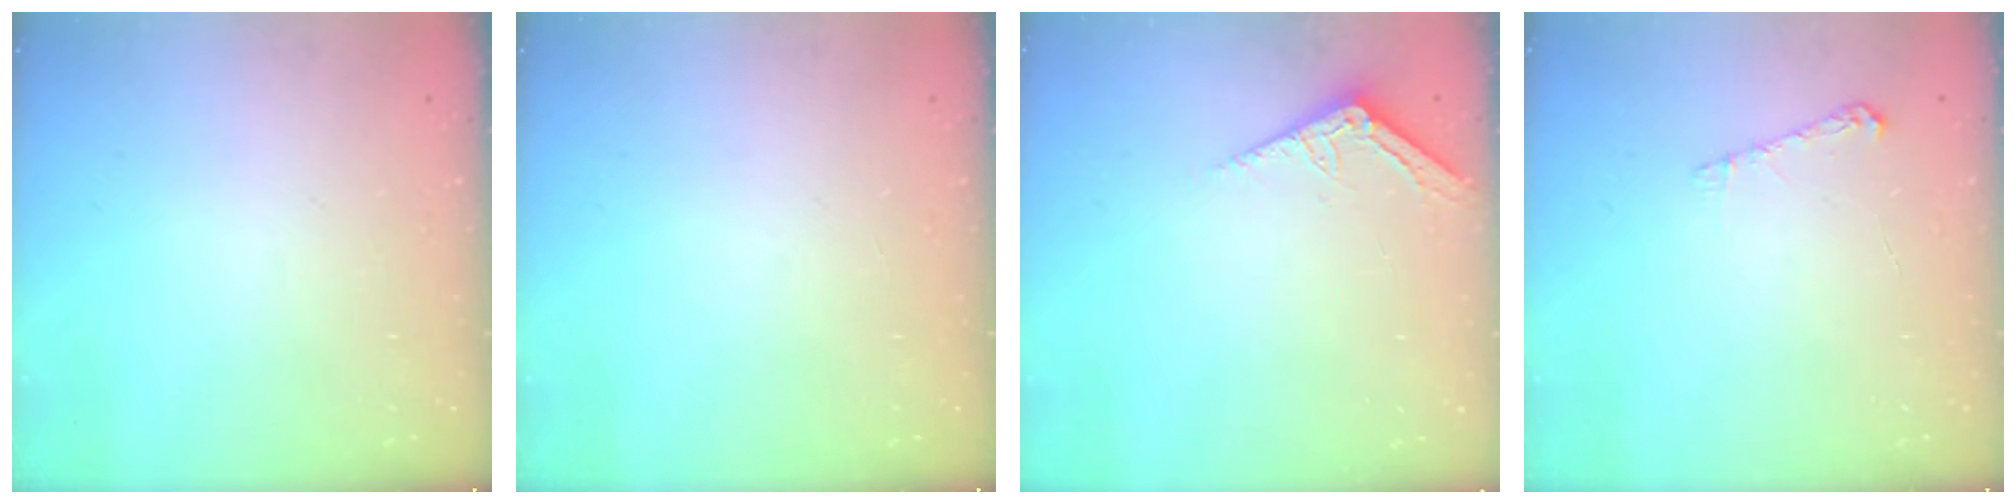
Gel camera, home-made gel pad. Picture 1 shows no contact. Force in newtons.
{"total": 0.0}
{"total": 3.2, "press": 3.2, "slide": 0.3}
{"total": 4.2, "press": 4.2, "slide": 0.5}